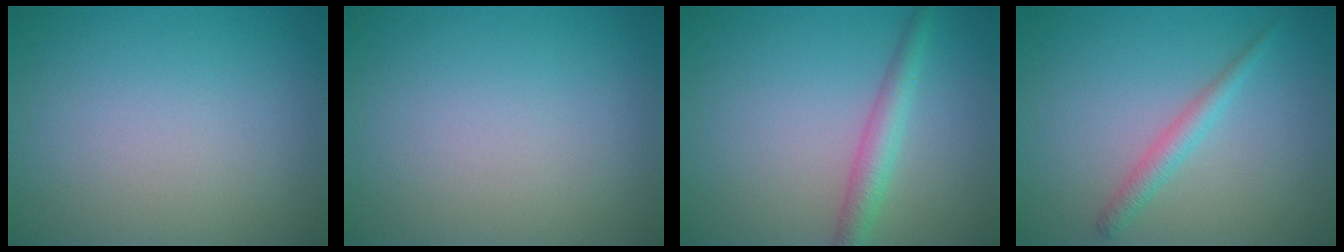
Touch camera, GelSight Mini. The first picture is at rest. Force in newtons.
{"total": 0.0}
{"total": 2.7, "press": 2.7, "slide": 0.1}
{"total": 1.9, "press": 1.9, "slide": 0.1}